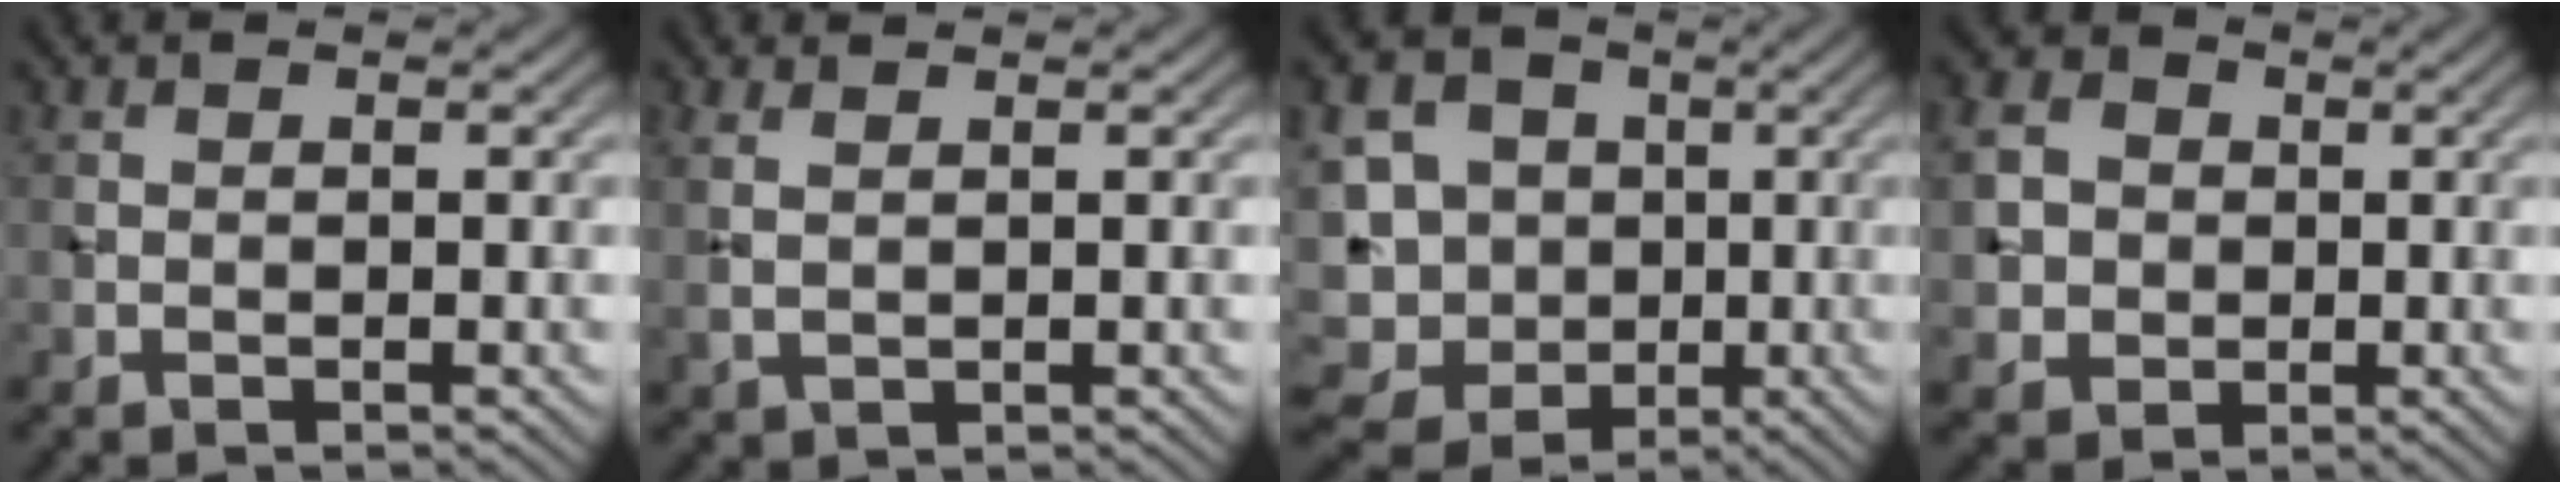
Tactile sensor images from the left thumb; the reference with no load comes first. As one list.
[{"total": 1.8, "force": [1.0, 0.5, 1.4], "torque": [-0.040, 0.003, 0.025]}, {"total": 12.6, "force": [-0.3, 11.0, 6.0], "torque": [-0.182, 0.017, -0.023]}, {"total": 5.9, "force": [0.1, 5.3, 2.5], "torque": [-0.087, -0.004, -0.003]}]